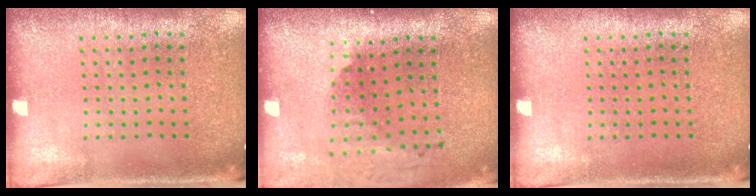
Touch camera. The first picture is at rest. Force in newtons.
{"total": 2.0, "press": 1.5, "slide": 1.4}
{"total": 0.0}